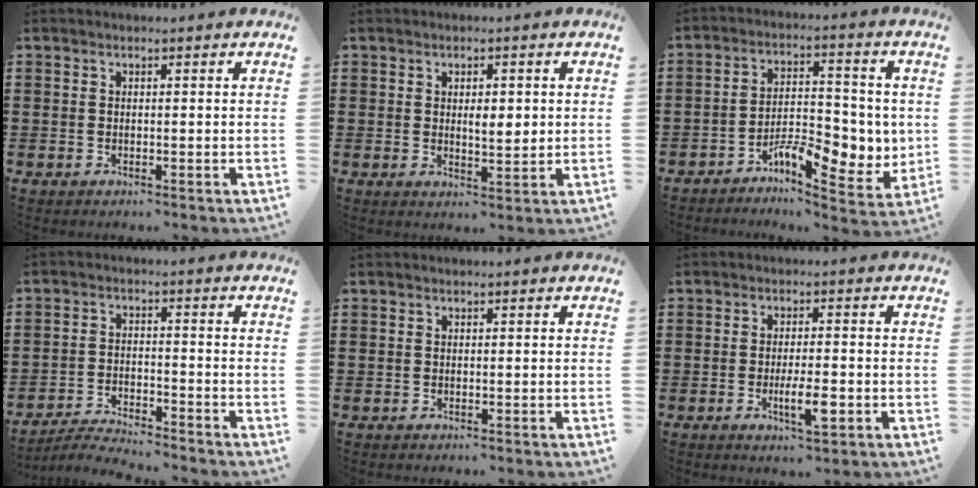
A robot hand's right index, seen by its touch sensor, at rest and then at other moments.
{"total": 3.5, "force": [0.5, 1.4, 3.2], "torque": [-0.054, 0.002, 0.004]}
{"total": 8.8, "force": [-3.7, 4.0, 6.9], "torque": [-0.096, 0.010, -0.061]}
{"total": 3.9, "force": [-3.8, 0.0, 0.6], "torque": [-0.020, 0.000, -0.082]}
{"total": 0.0}
{"total": 5.4, "force": [-1.8, 1.2, 4.9], "torque": [-0.092, -0.004, -0.034]}